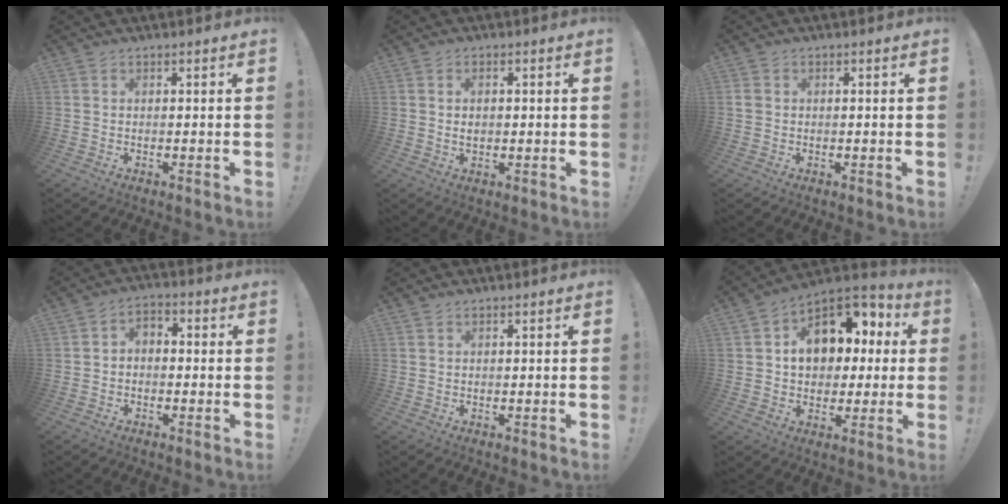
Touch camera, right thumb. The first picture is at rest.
{"total": 2.3, "force": [0.3, 1.6, 1.6], "torque": [-0.020, 0.001, 0.001]}
{"total": 1.2, "force": [0.0, 1.0, 0.7], "torque": [-0.014, 0.005, 0.001]}
{"total": 3.8, "force": [-1.9, 2.7, 1.9], "torque": [-0.040, 0.012, -0.035]}
{"total": 0.6, "force": [0.5, 0.3, 0.2], "torque": [-0.002, -0.002, 0.009]}
{"total": 15.4, "force": [3.4, 11.6, 9.6], "torque": [-0.133, -0.005, 0.066]}